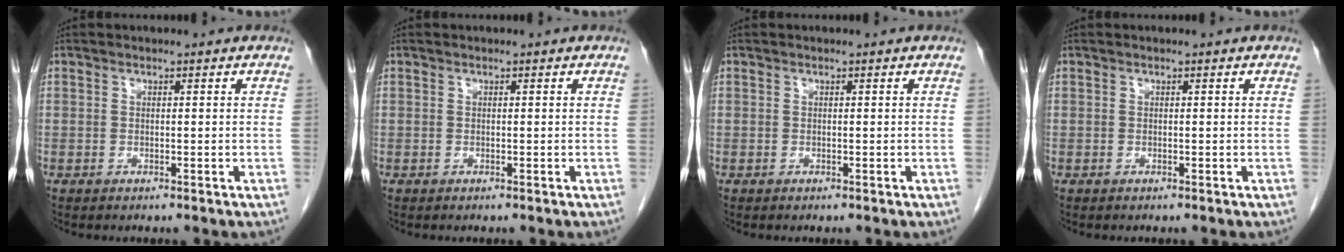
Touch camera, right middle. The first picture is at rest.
{"total": 0.0}
{"total": 0.0}
{"total": 0.0}